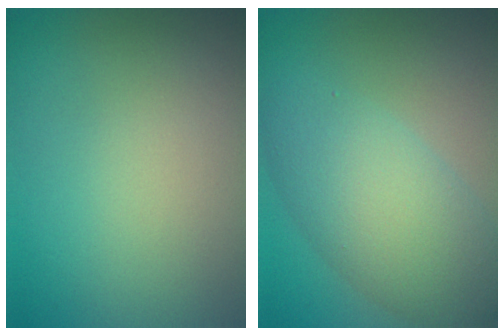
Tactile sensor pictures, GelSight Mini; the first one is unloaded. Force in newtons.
{"total": 7.0, "press": 7.0, "slide": 0.3}